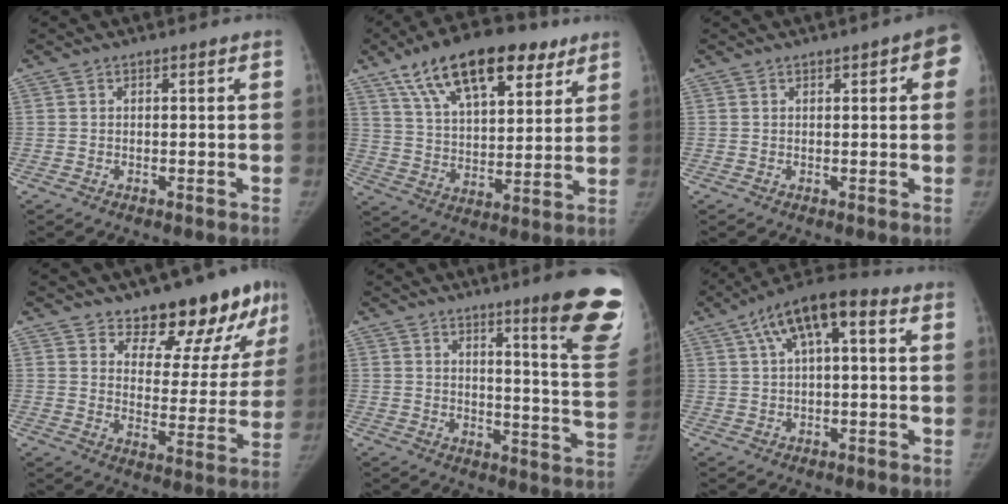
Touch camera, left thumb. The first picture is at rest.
{"total": 21.5, "force": [12.6, 9.8, 14.4], "torque": [-0.204, -0.021, 0.215]}
{"total": 5.7, "force": [2.1, 2.0, 5.0], "torque": [-0.038, 0.002, 0.017]}
{"total": 16.0, "force": [11.7, 6.9, 8.5], "torque": [-0.050, -0.091, 0.159]}
{"total": 17.0, "force": [11.3, 1.4, 12.7], "torque": [-0.127, -0.083, 0.141]}
{"total": 10.9, "force": [3.2, 4.3, 9.5], "torque": [-0.164, 0.035, 0.045]}